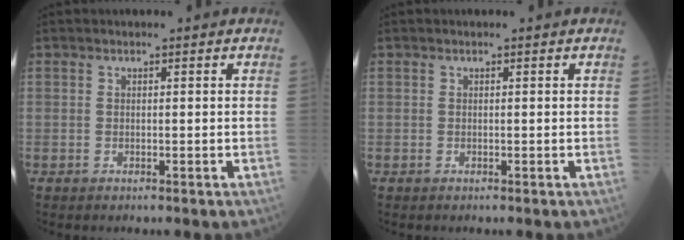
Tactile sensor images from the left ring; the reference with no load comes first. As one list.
[{"total": 0.0}]